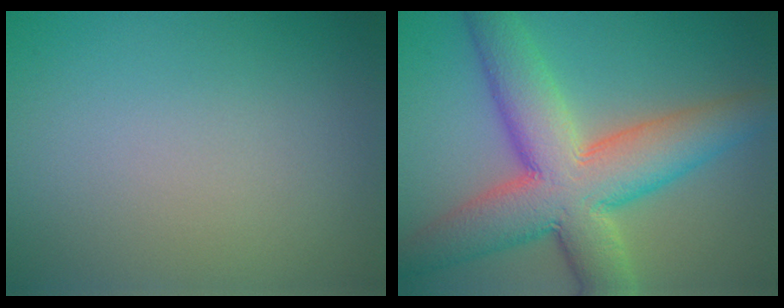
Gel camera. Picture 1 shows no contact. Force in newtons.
{"total": 10.6, "press": 10.6, "slide": 0.3}